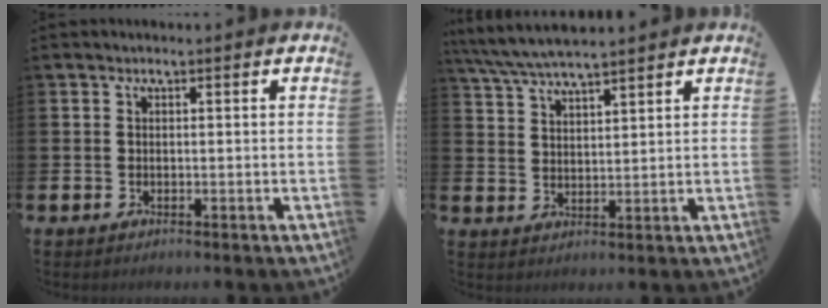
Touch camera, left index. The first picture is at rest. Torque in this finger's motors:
{"motor_torque": [0.36, -0.26, 0.64, 0.21]}